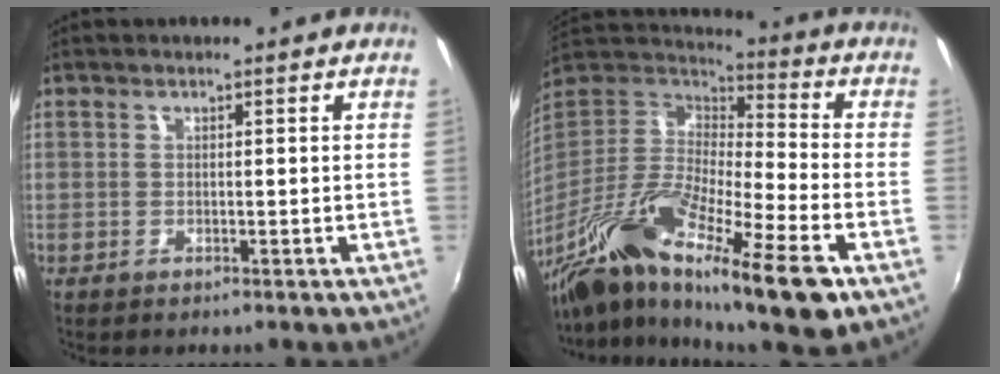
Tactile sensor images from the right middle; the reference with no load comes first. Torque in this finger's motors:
{"motor_torque": [0.79, -1.35, 0.91, 0.21]}